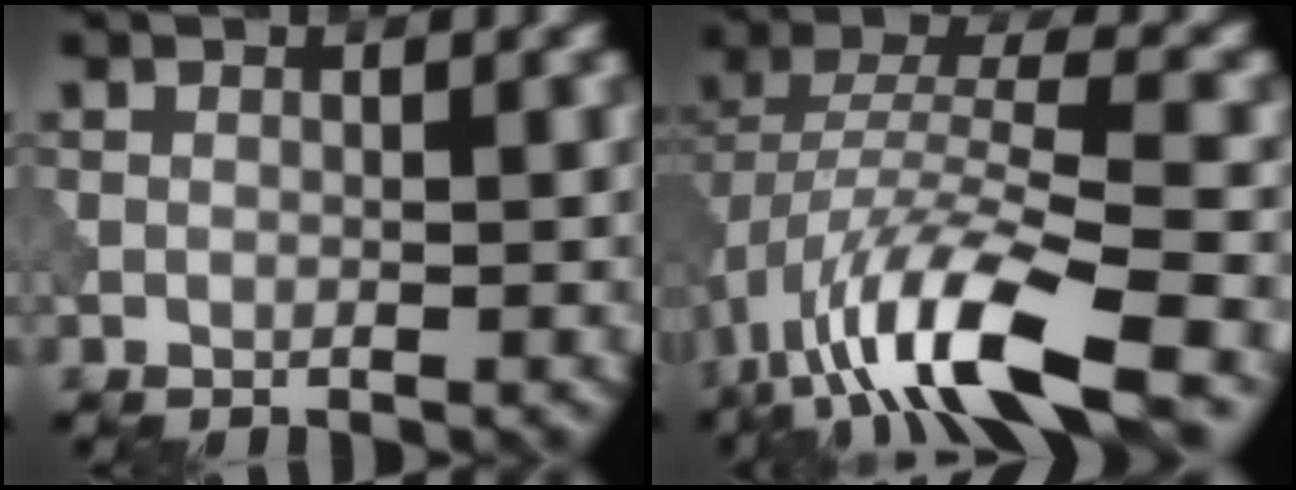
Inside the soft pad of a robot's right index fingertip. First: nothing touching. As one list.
[{"total": 11.7, "force": [-6.0, 3.7, 9.3], "torque": [-0.174, 0.001, -0.116]}]